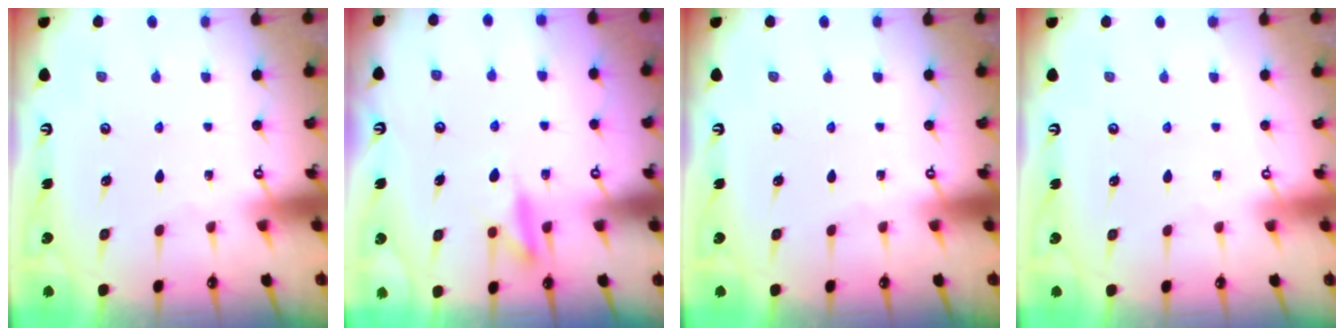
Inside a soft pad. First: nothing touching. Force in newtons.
{"total": 10.5, "press": 10.4, "slide": 1.2}
{"total": 0.0}
{"total": 4.0, "press": 4.0, "slide": 0.1}